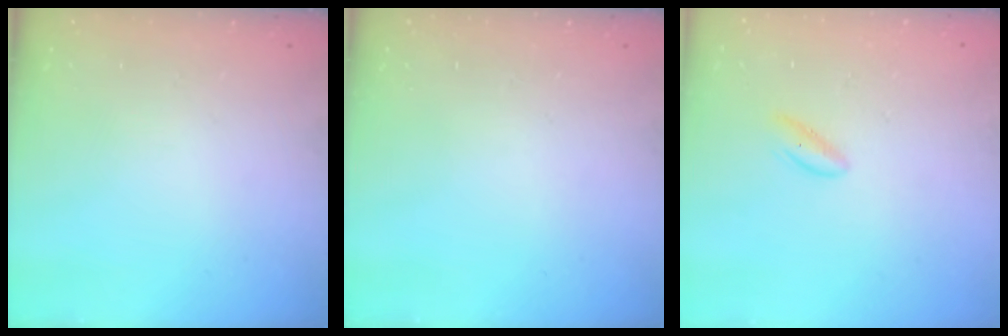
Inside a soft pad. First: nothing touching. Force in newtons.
{"total": 0.0}
{"total": 0.9, "press": 0.8, "slide": 0.4}